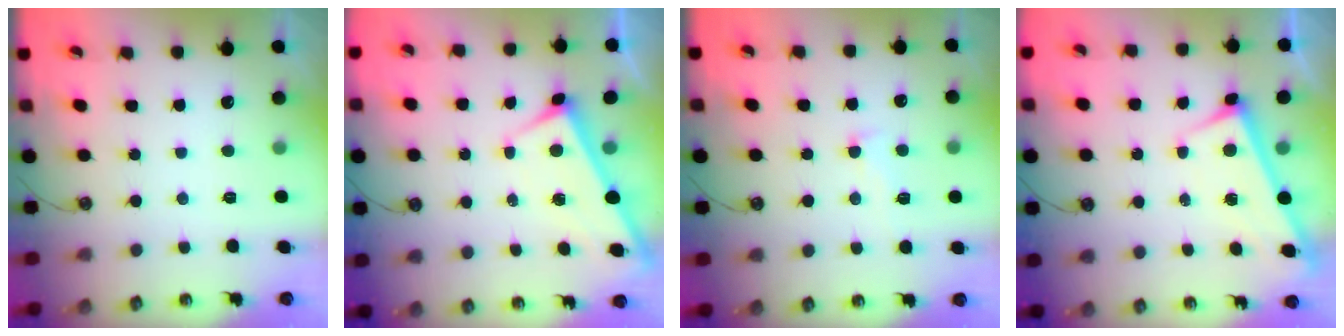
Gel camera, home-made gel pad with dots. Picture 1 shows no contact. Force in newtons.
{"total": 2.9, "press": 2.9, "slide": 0.1}
{"total": 1.8, "press": 1.5, "slide": 0.9}
{"total": 2.9, "press": 2.9, "slide": 0.1}